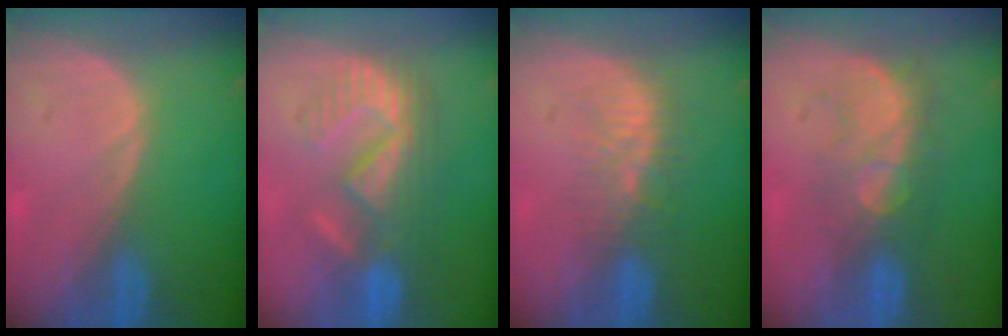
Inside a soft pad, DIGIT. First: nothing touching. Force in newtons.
{"total": 8.9, "press": 8.7, "slide": 1.9}
{"total": 5.7, "press": 5.3, "slide": 2.0}
{"total": 7.6, "press": 7.2, "slide": 2.3}